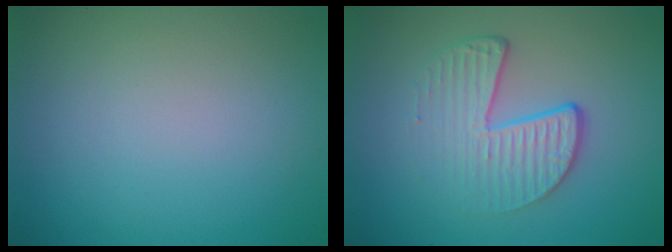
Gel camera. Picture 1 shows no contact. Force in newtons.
{"total": 4.7, "press": 3.0, "slide": 3.6}